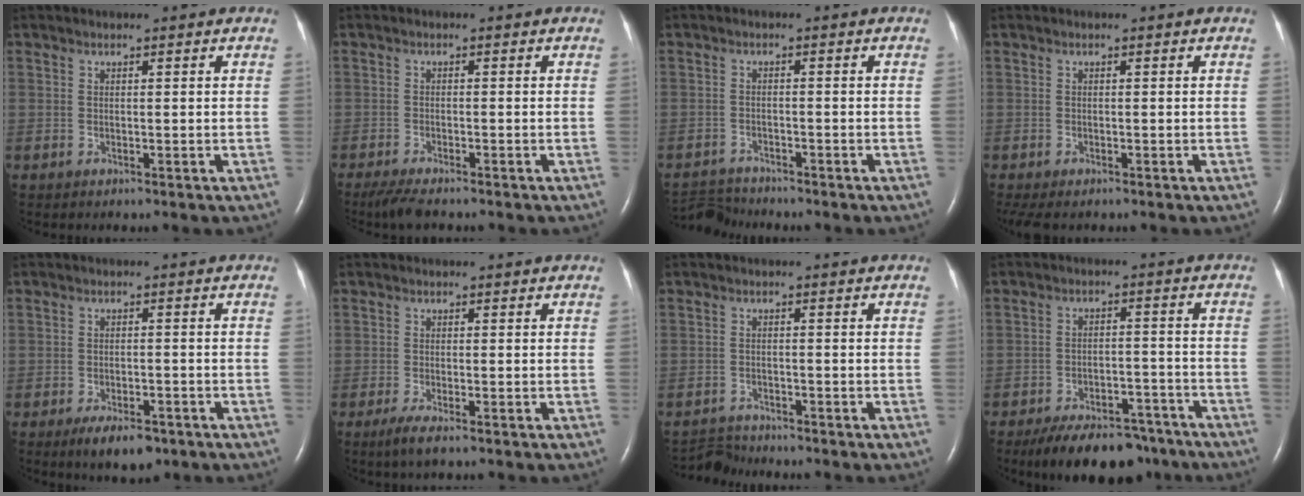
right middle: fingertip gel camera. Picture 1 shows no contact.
{"total": 4.9, "force": [-4.1, 0.8, 2.7], "torque": [-0.051, -0.014, -0.064]}
{"total": 4.2, "force": [-4.2, 0.0, -0.6], "torque": [0.007, -0.013, -0.075]}
{"total": 3.8, "force": [-3.1, 1.2, 1.8], "torque": [-0.025, -0.009, -0.043]}
{"total": 5.7, "force": [-3.8, 2.2, 3.6], "torque": [-0.061, -0.004, -0.054]}
{"total": 2.8, "force": [-1.8, 0.2, 2.1], "torque": [-0.049, -0.009, -0.038]}
{"total": 3.0, "force": [-2.9, -0.1, -0.9], "torque": [0.013, -0.017, -0.052]}
{"total": 13.7, "force": [-11.1, 5.6, 5.9], "torque": [-0.082, 0.008, -0.158]}